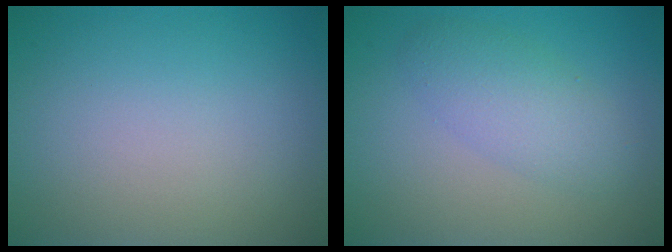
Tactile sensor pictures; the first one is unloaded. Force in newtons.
{"total": 3.2, "press": 3.2, "slide": 0.1}